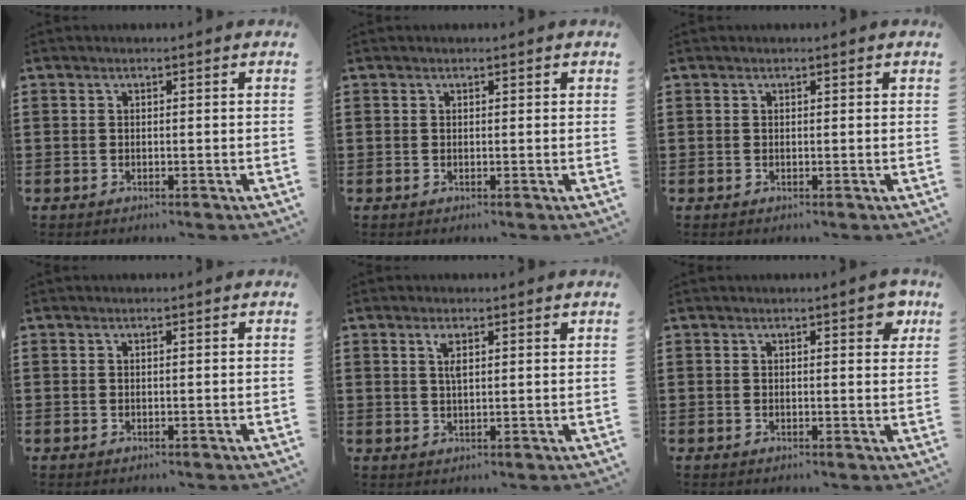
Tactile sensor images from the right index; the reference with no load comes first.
{"total": 0.0}
{"total": 0.0}
{"total": 0.0}
{"total": 2.6, "force": [1.2, 0.8, 2.2], "torque": [-0.047, 0.004, 0.019]}
{"total": 2.4, "force": [1.4, 0.7, 1.9], "torque": [-0.016, -0.003, 0.017]}